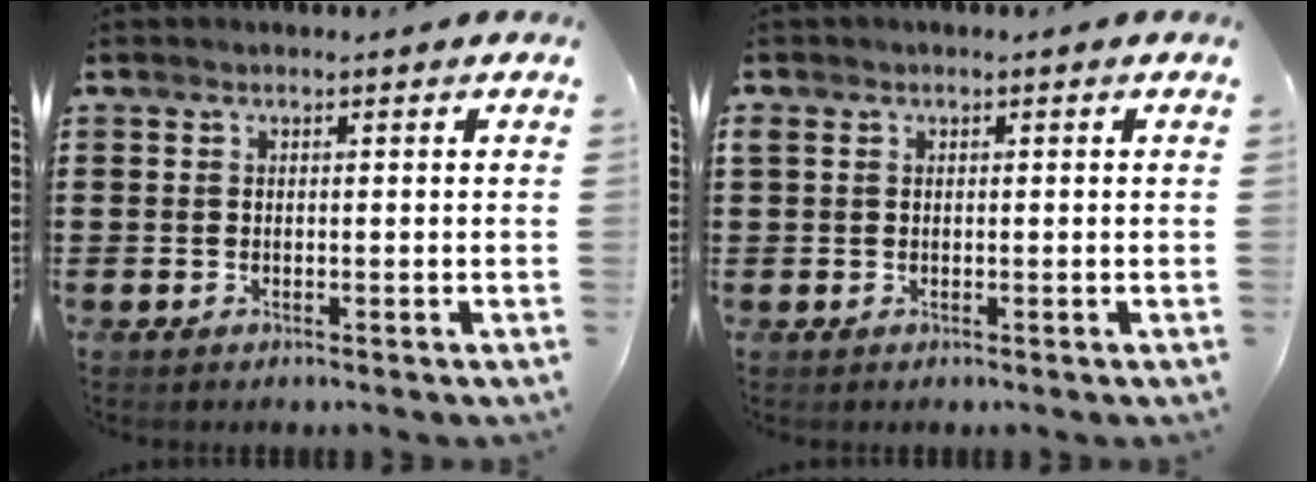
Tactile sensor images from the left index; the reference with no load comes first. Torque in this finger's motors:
{"motor_torque": [1.02, -1.12, 0.49, 0.11]}